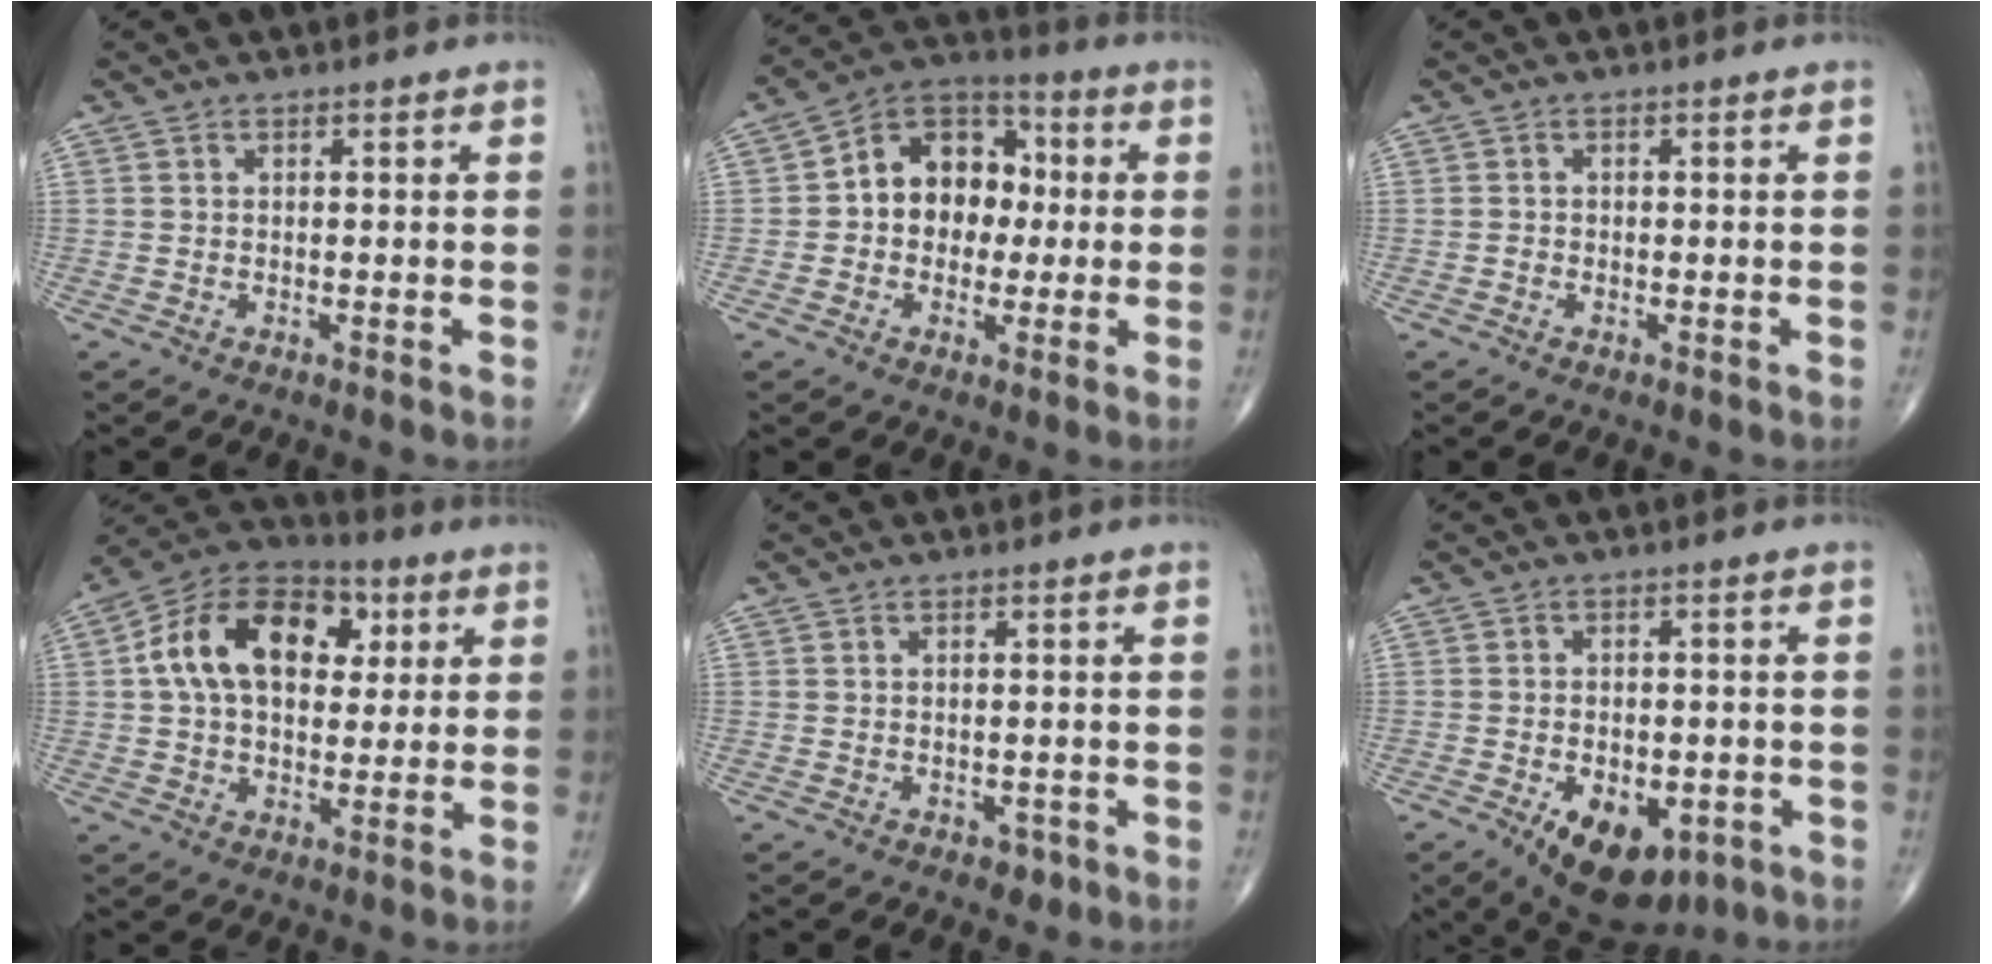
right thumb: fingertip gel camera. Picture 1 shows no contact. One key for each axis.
{"total": 13.2, "fx": 0.6, "fy": 10.2, "fz": 8.4, "tx": -0.081, "ty": 0.032, "tz": -0.004}
{"total": 0.6, "fx": -0.3, "fy": 0.5, "fz": 0.2, "tx": -0.002, "ty": 0.001, "tz": -0.008}
{"total": 18.3, "fx": 4.3, "fy": 12.0, "fz": 13.1, "tx": -0.197, "ty": 0.015, "tz": 0.063}
{"total": 1.7, "fx": -0.9, "fy": 1.2, "fz": 0.7, "tx": 0.000, "ty": 0.002, "tz": -0.008}
{"total": 12.5, "fx": -5.9, "fy": 7.1, "fz": 8.4, "tx": -0.110, "ty": 0.007, "tz": -0.075}